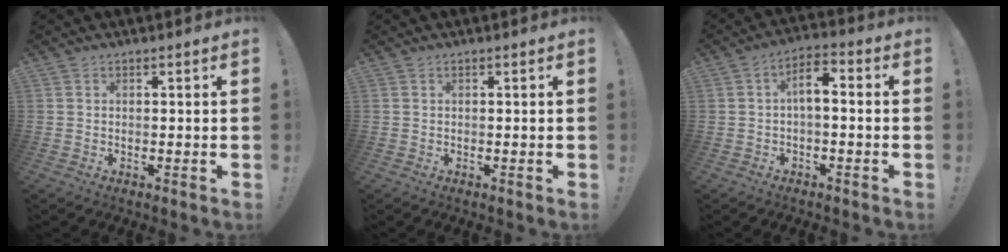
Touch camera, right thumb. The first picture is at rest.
{"total": 0.0}
{"total": 6.2, "force": [-0.5, 2.7, 5.6], "torque": [-0.097, 0.012, -0.008]}